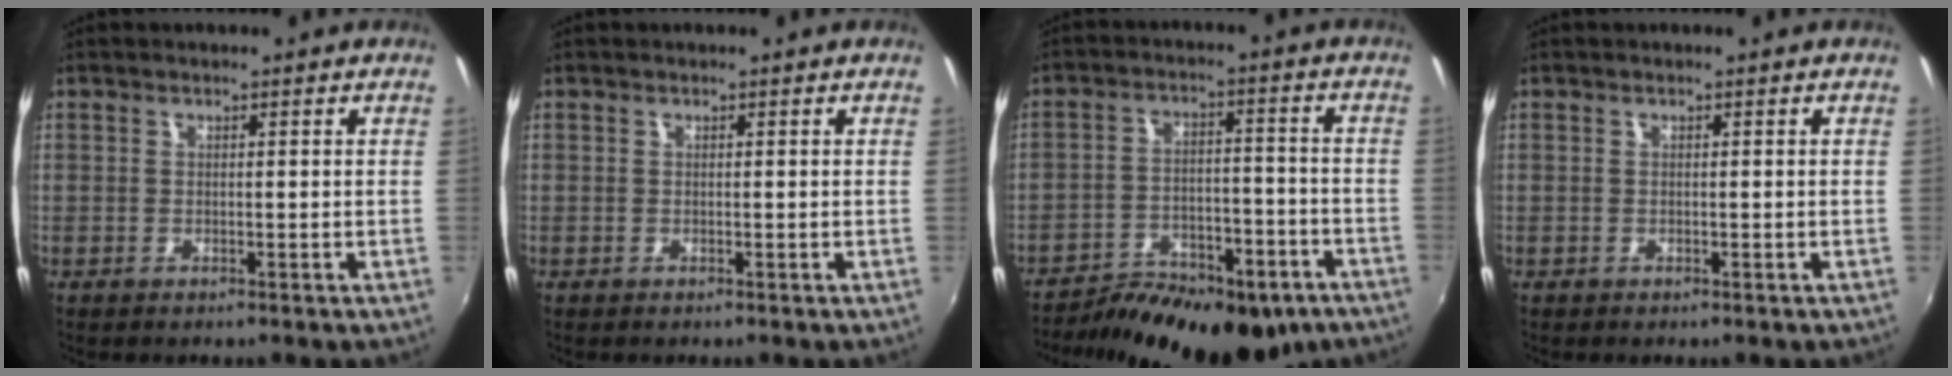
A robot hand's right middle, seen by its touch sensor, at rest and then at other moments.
{"total": 0.0}
{"total": 21.8, "force": [-16.0, 9.1, 11.7], "torque": [-0.208, -0.022, -0.215]}
{"total": 0.0}